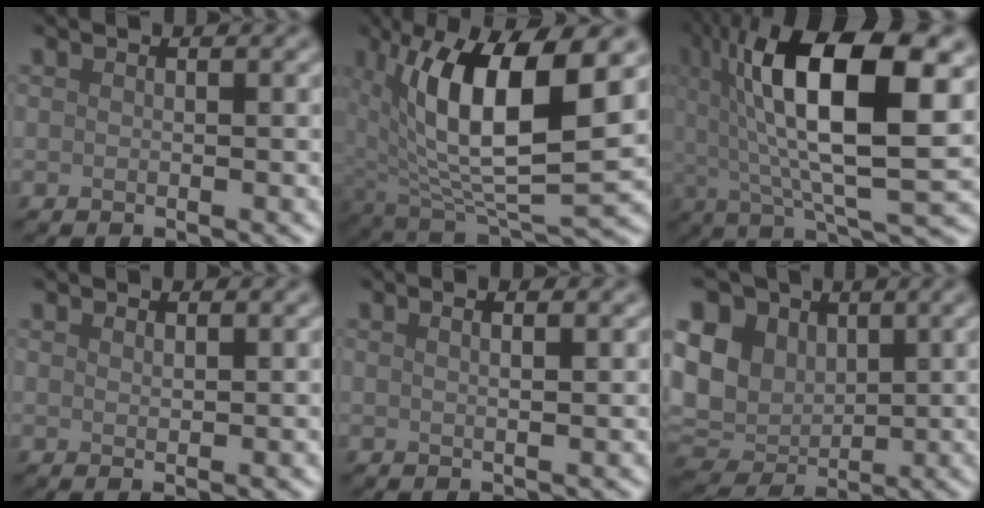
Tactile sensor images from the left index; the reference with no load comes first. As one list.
[{"total": 12.8, "force": [3.3, 4.7, 11.4], "torque": [-0.189, 0.000, 0.055]}, {"total": 13.7, "force": [3.8, 3.9, 12.6], "torque": [-0.203, 0.011, 0.061]}, {"total": 0.9, "force": [0.7, 0.2, 0.6], "torque": [-0.008, -0.001, 0.012]}, {"total": 2.9, "force": [1.5, 1.2, 2.2], "torque": [-0.009, 0.009, -0.006]}, {"total": 12.0, "force": [3.3, 9.5, 6.7], "torque": [-0.148, 0.031, 0.044]}]